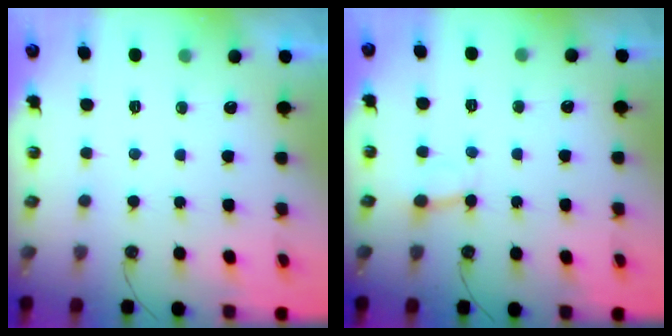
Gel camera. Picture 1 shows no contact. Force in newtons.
{"total": 2.7, "press": 2.7, "slide": 0.4}